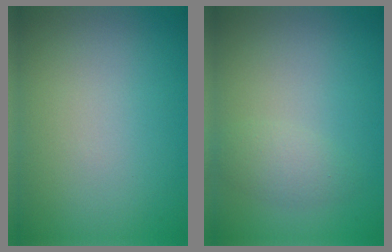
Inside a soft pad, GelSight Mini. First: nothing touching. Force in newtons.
{"total": 1.9, "press": 1.9, "slide": 0.1}